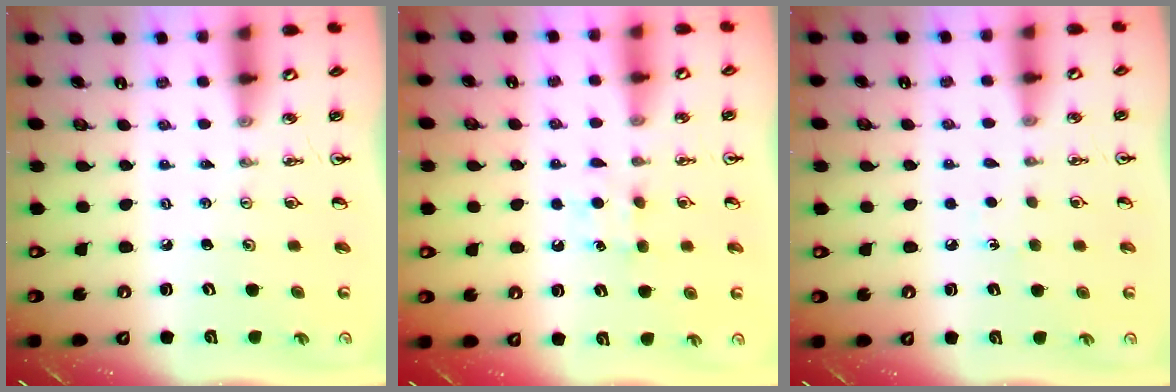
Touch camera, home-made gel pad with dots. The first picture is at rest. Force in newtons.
{"total": 5.2, "press": 5.1, "slide": 0.6}
{"total": 4.1, "press": 4.0, "slide": 0.5}